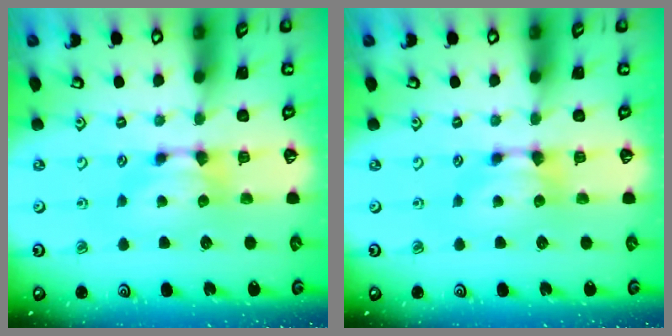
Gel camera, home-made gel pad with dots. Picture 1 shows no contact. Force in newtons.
{"total": 0.0}